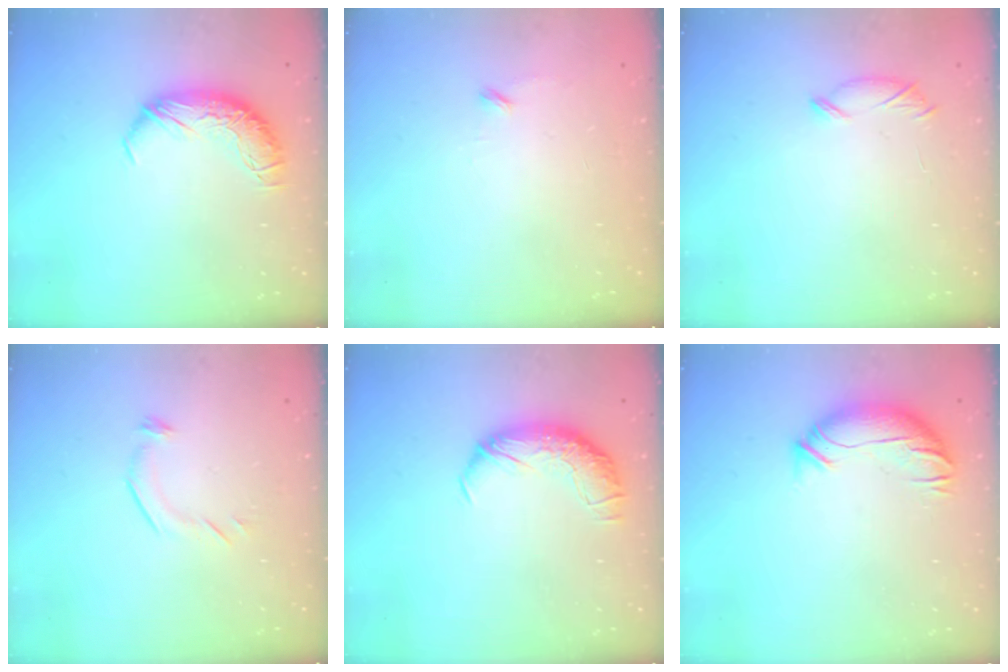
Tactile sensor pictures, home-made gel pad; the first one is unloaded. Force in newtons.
{"total": 8.3, "press": 8.2, "slide": 0.7}
{"total": 7.6, "press": 7.6, "slide": 0.3}
{"total": 5.0, "press": 4.9, "slide": 0.9}
{"total": 1.7, "press": 0.6, "slide": 1.6}
{"total": 3.4, "press": 2.7, "slide": 2.1}